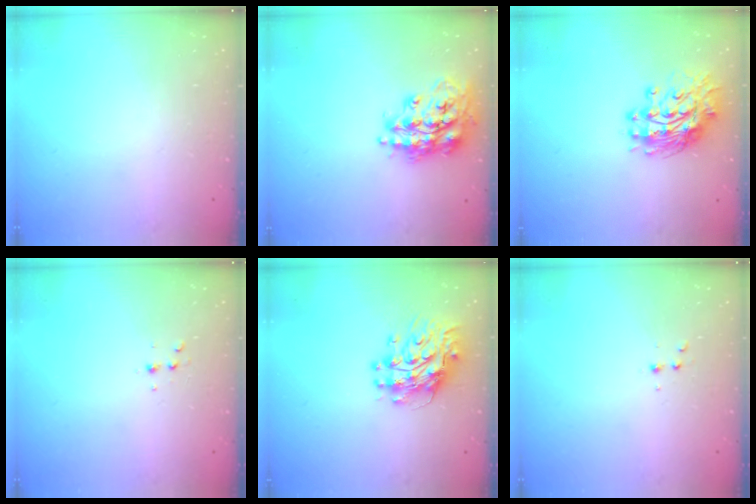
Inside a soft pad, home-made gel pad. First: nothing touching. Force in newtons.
{"total": 17.7, "press": 17.6, "slide": 1.5}
{"total": 12.3, "press": 12.2, "slide": 1.6}
{"total": 3.7, "press": 3.5, "slide": 1.1}
{"total": 10.7, "press": 10.7, "slide": 0.9}
{"total": 2.9, "press": 2.7, "slide": 1.1}